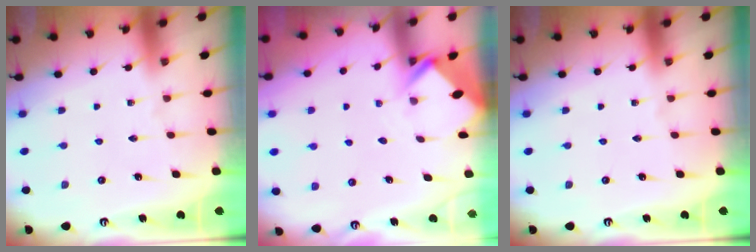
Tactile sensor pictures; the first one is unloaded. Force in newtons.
{"total": 2.5, "press": 2.5, "slide": 0.2}
{"total": 0.0}